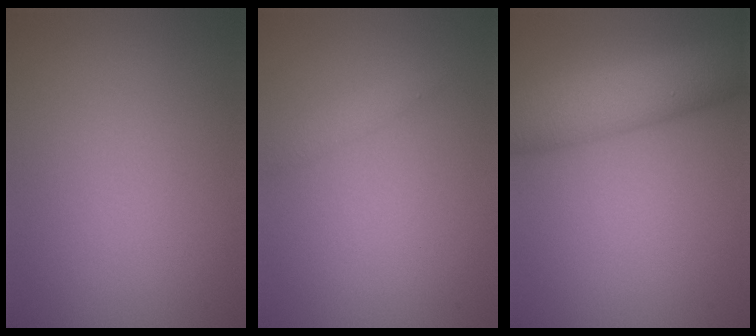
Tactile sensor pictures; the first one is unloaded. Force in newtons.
{"total": 1.1, "press": 1.1, "slide": 0.1}
{"total": 7.5, "press": 7.5, "slide": 0.3}